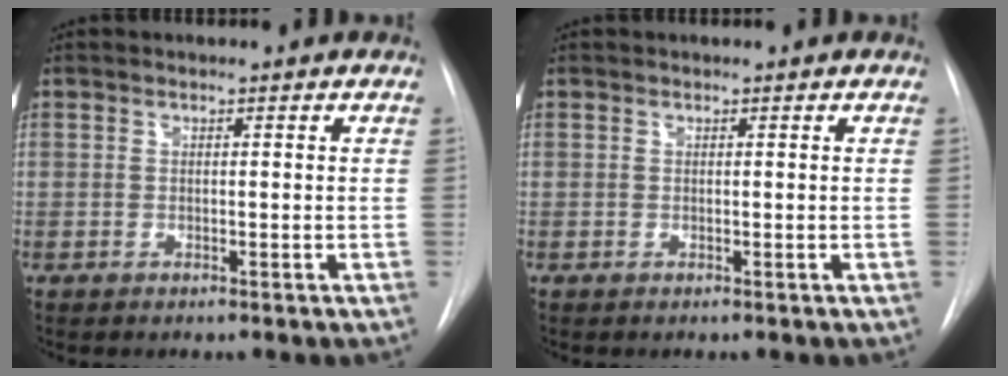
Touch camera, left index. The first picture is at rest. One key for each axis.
{"total": 0.0}